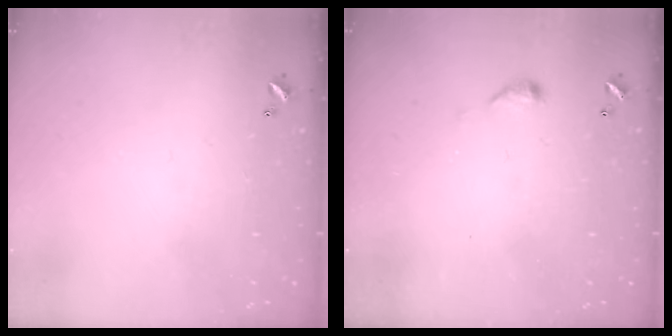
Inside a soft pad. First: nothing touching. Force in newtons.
{"total": 3.5, "press": 3.4, "slide": 0.6}